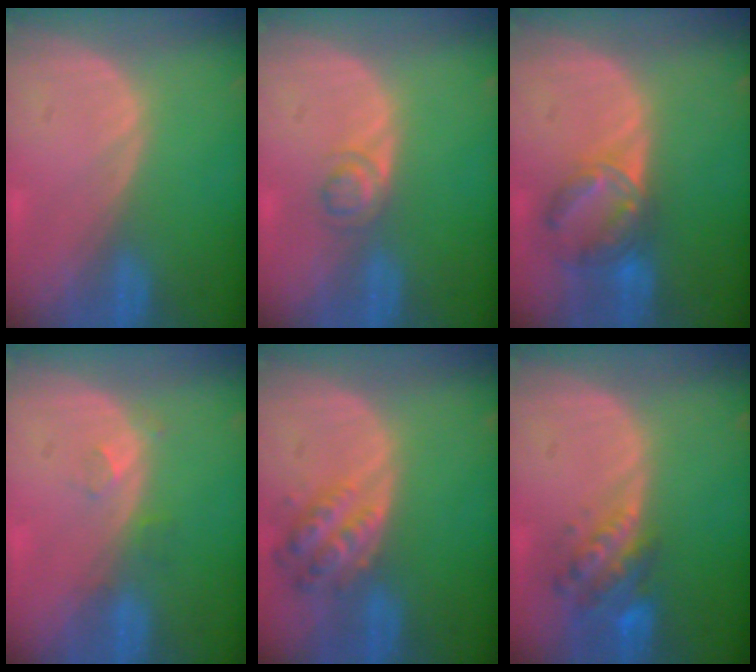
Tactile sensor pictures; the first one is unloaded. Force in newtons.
{"total": 2.7, "press": 2.7, "slide": 0.2}
{"total": 7.1, "press": 6.1, "slide": 3.6}
{"total": 2.3, "press": 2.0, "slide": 1.1}
{"total": 6.0, "press": 5.6, "slide": 2.3}
{"total": 6.3, "press": 5.7, "slide": 2.5}